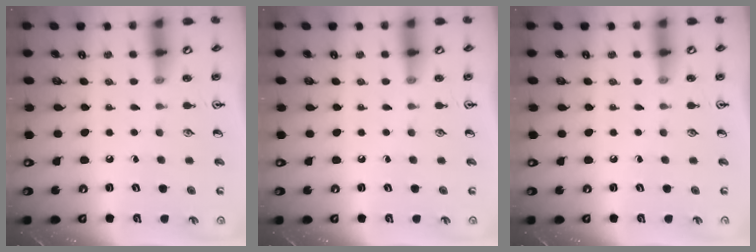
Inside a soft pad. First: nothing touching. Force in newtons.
{"total": 0.0}
{"total": 0.0}